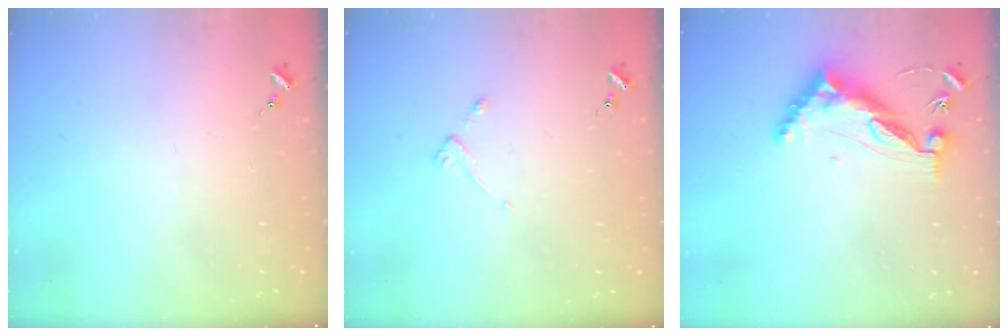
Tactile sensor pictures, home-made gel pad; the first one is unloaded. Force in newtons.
{"total": 2.6, "press": 2.6, "slide": 0.5}
{"total": 12.1, "press": 12.0, "slide": 1.2}